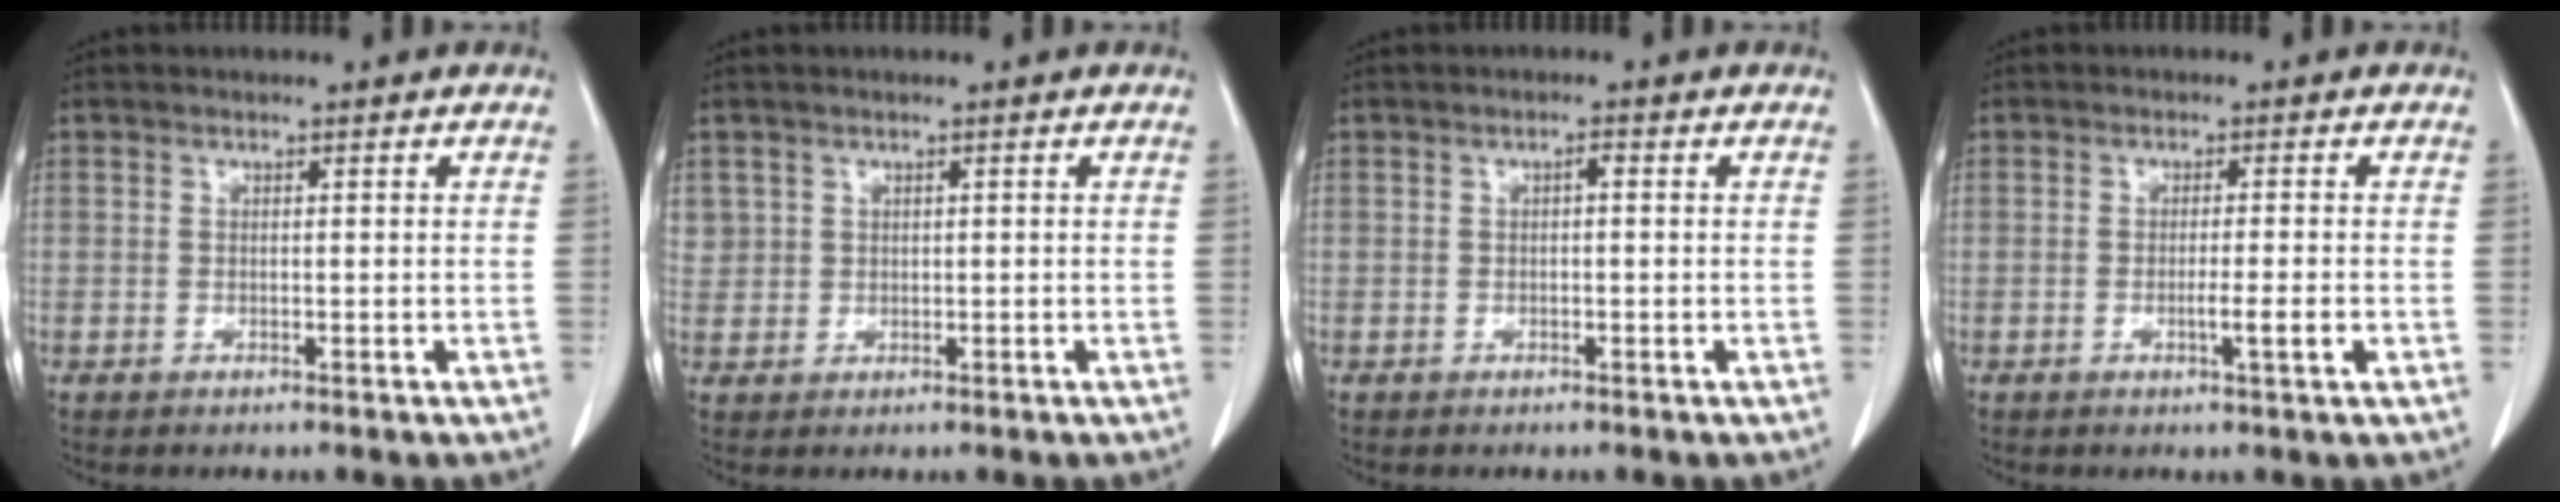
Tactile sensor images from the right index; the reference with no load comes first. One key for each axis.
{"total": 2.2, "fx": 0.8, "fy": 2.0, "fz": 0.2, "tx": 0.011, "ty": 0.007, "tz": 0.015}
{"total": 0.9, "fx": 0.1, "fy": 0.3, "fz": 0.8, "tx": -0.014, "ty": 0.003, "tz": 0.001}
{"total": 3.2, "fx": -1.0, "fy": -0.2, "fz": 3.0, "tx": -0.050, "ty": -0.005, "tz": -0.016}